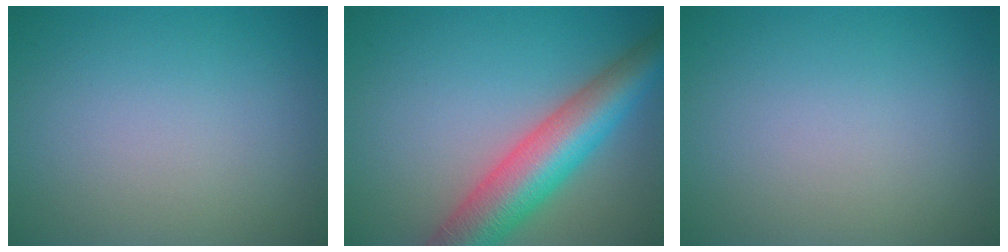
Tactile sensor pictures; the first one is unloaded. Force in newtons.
{"total": 8.4, "press": 8.4, "slide": 0.4}
{"total": 0.0}